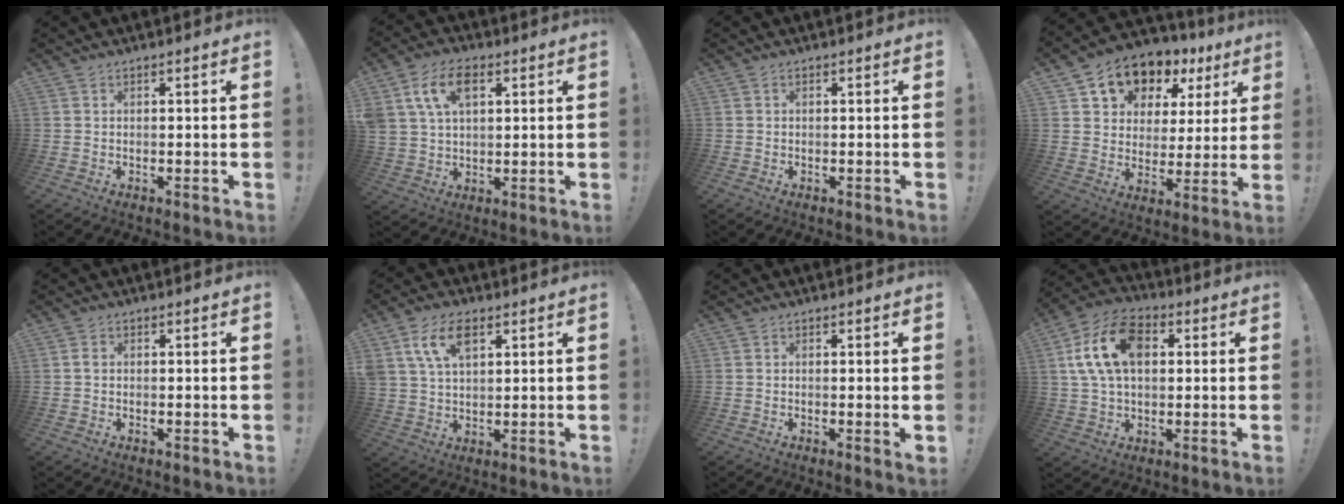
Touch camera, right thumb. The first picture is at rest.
{"total": 11.1, "force": [4.6, 7.0, 7.3], "torque": [-0.135, 0.006, 0.087]}
{"total": 0.0}
{"total": 11.3, "force": [7.5, 7.5, 3.9], "torque": [-0.062, -0.059, 0.139]}
{"total": 0.9, "force": [0.1, 0.8, 0.5], "torque": [-0.007, 0.003, 0.001]}
{"total": 10.2, "force": [4.8, 5.8, 6.8], "torque": [-0.127, 0.000, 0.090]}
{"total": 1.6, "force": [0.4, -0.1, 1.6], "torque": [-0.013, -0.008, 0.005]}
{"total": 16.9, "force": [3.9, 11.1, 12.1], "torque": [-0.231, 0.005, 0.071]}